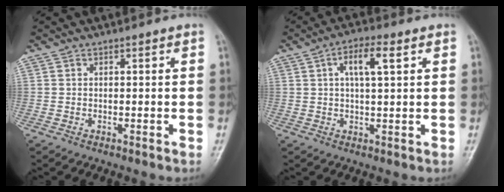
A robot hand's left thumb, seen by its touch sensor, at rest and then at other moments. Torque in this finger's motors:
{"motor_torque": [0.11, 0.20, 0.45, 0.29, 0.20]}